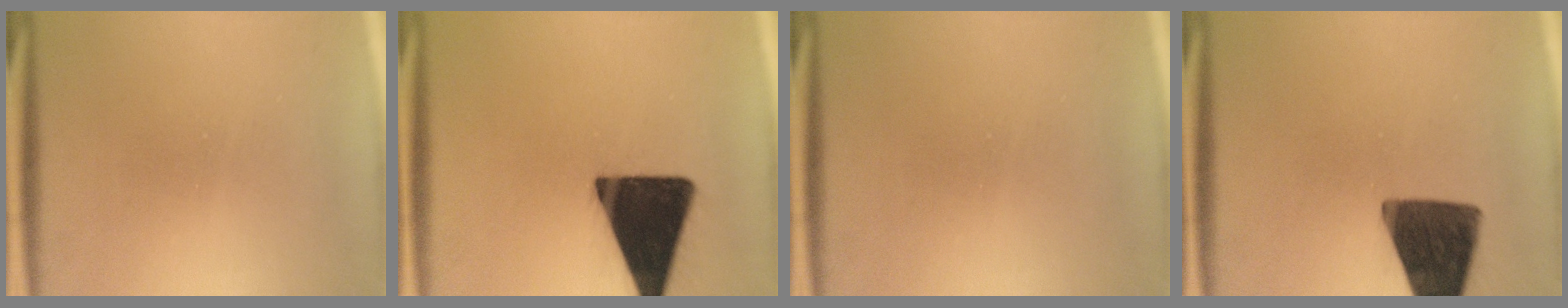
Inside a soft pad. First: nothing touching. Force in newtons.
{"total": 19.5}
{"total": 0.0}
{"total": 14.9}